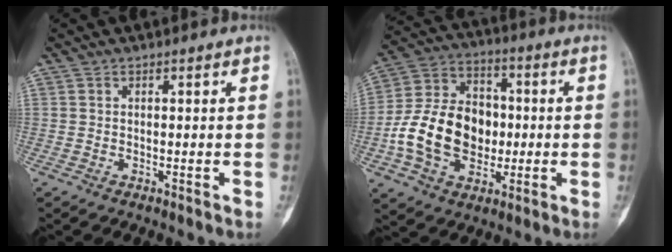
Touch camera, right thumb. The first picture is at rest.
{"total": 18.0, "force": [-2.3, 13.3, 12.0], "torque": [-0.193, 0.034, -0.038]}